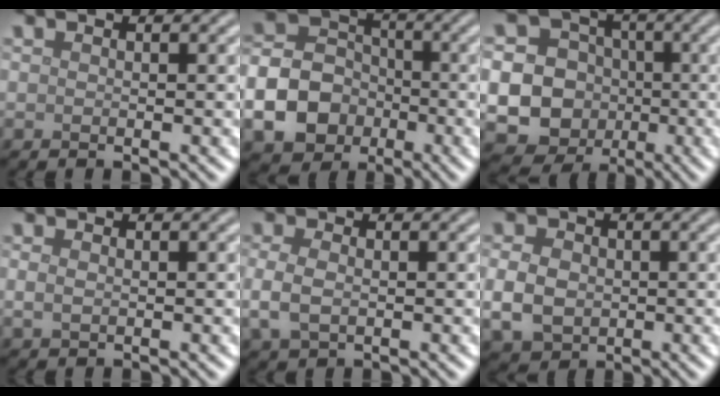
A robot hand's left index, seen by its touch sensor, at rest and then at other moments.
{"total": 7.7, "force": [-2.6, 6.2, 3.8], "torque": [-0.073, -0.005, -0.061]}
{"total": 20.1, "force": [-3.2, 19.3, 4.7], "torque": [-0.133, -0.026, -0.085]}
{"total": 1.0, "force": [0.1, 0.7, 0.7], "torque": [-0.018, -0.002, 0.004]}
{"total": 3.0, "force": [-0.3, 2.1, 2.2], "torque": [-0.056, -0.005, -0.006]}
{"total": 4.2, "force": [-0.4, 3.3, 2.6], "torque": [-0.053, -0.001, -0.009]}